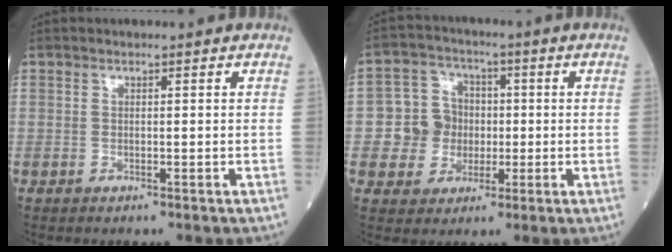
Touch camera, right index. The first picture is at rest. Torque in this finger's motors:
{"motor_torque": [-0.01, -0.08, 0.01, 0.01]}